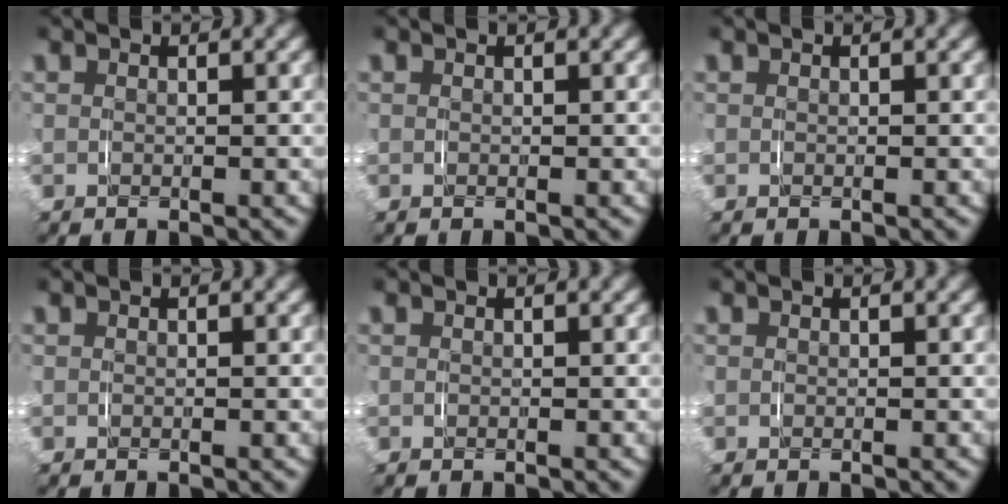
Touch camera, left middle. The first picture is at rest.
{"total": 0.0}
{"total": 0.0}
{"total": 0.0}
{"total": 0.0}
{"total": 0.0}